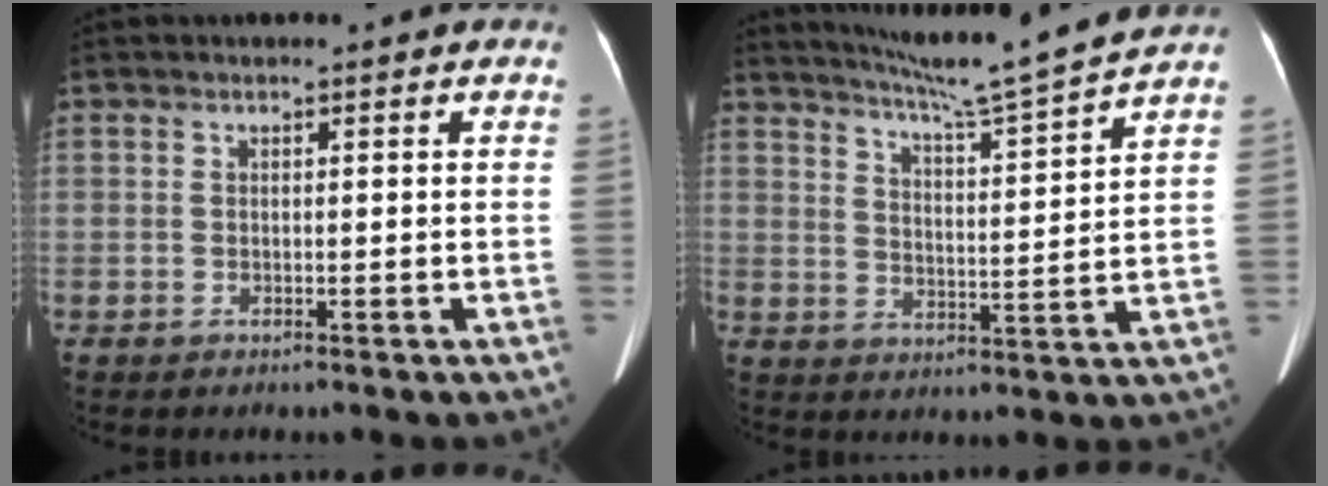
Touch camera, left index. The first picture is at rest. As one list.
[{"total": 12.6, "force": [11.5, -2.0, 4.7], "torque": [-0.085, -0.018, 0.172]}]